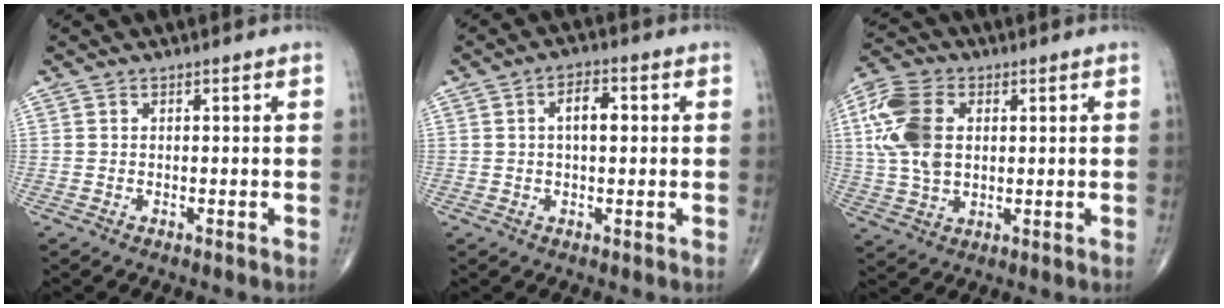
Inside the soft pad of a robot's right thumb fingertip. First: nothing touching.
{"total": 4.7, "force": [0.7, 2.4, 4.0], "torque": [-0.058, 0.011, 0.006]}
{"total": 13.1, "force": [2.4, 8.7, 9.6], "torque": [-0.200, 0.008, 0.043]}